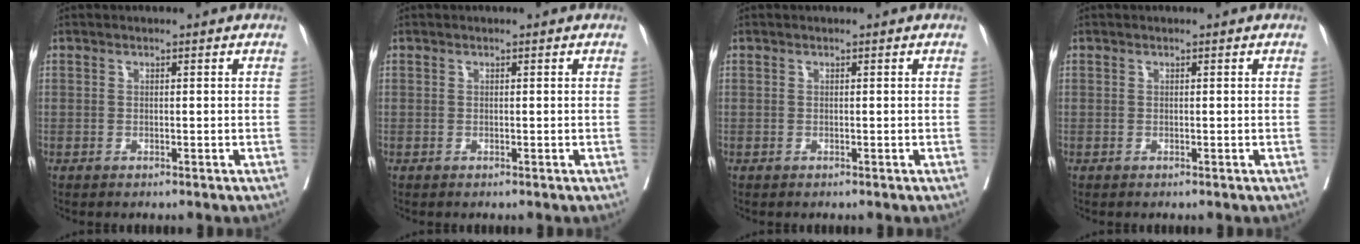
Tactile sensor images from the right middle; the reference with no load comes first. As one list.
[{"total": 0.0}, {"total": 0.0}, {"total": 0.0}]